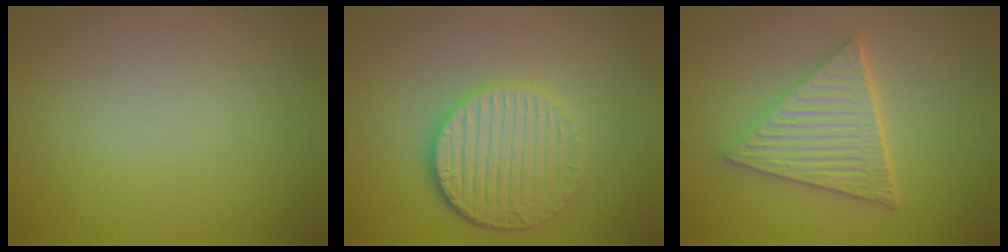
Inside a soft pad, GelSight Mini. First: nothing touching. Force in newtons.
{"total": 5.2, "press": 4.0, "slide": 3.2}
{"total": 6.3, "press": 4.7, "slide": 4.2}